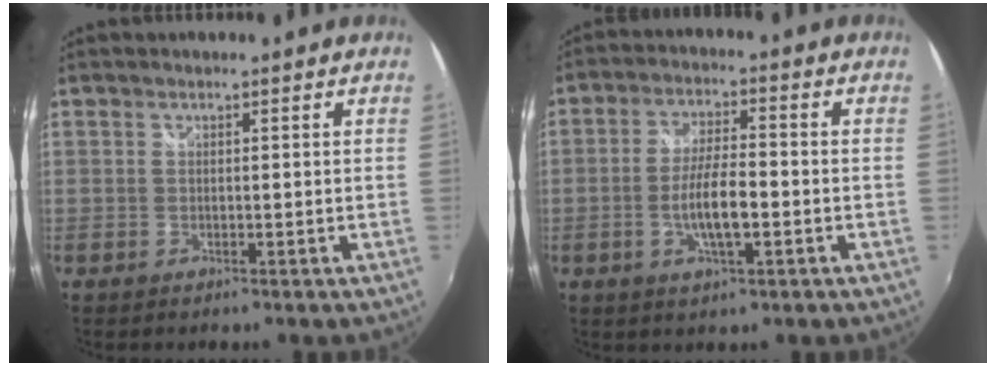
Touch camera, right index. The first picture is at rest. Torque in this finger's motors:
{"motor_torque": [0.27, -0.10, 0.45, 0.11]}